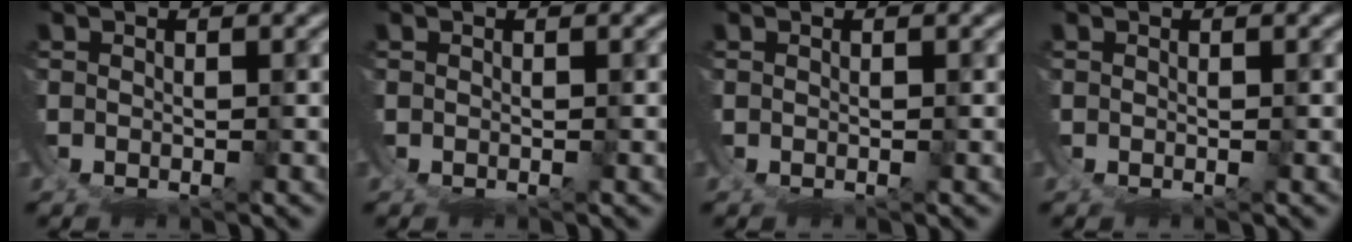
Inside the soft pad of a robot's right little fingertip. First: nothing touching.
{"total": 0.0}
{"total": 0.0}
{"total": 0.0}